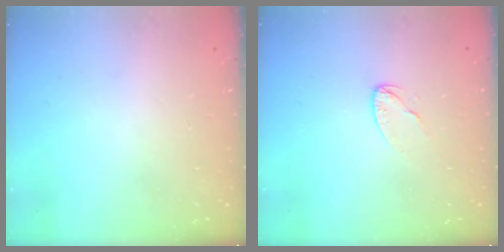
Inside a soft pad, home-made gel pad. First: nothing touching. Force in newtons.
{"total": 4.6, "press": 4.6, "slide": 0.4}